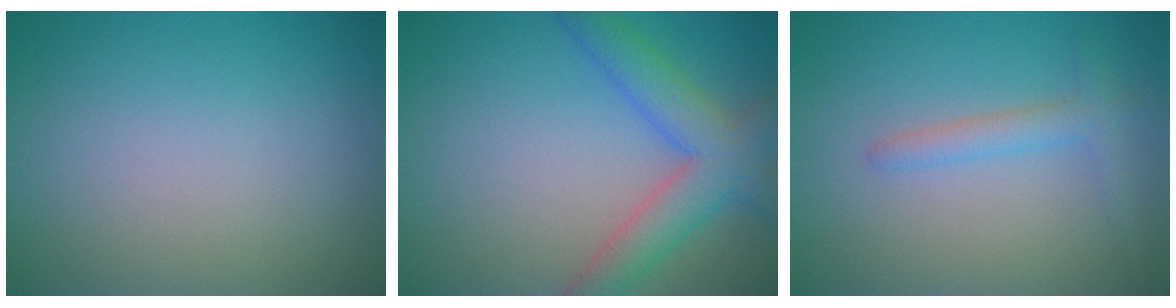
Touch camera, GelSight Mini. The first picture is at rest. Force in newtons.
{"total": 5.4, "press": 5.4, "slide": 0.2}
{"total": 2.0, "press": 1.9, "slide": 0.2}